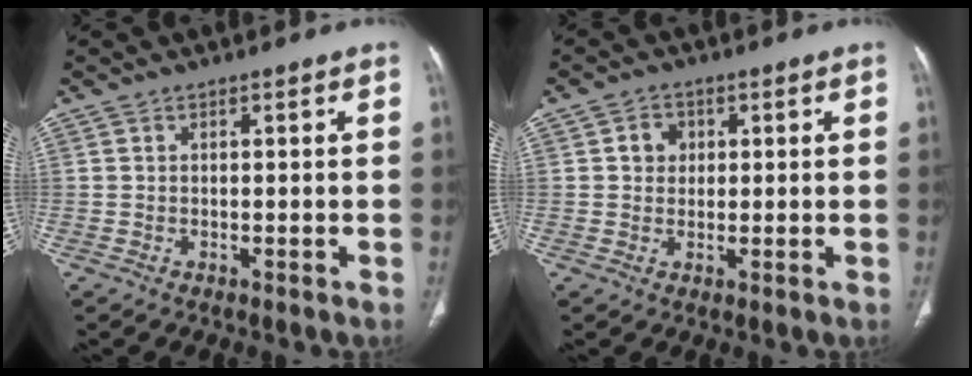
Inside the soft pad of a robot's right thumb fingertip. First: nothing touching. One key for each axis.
{"total": 3.4, "fx": 0.8, "fy": 3.0, "fz": 1.4, "tx": -0.006, "ty": 0.002, "tz": 0.011}